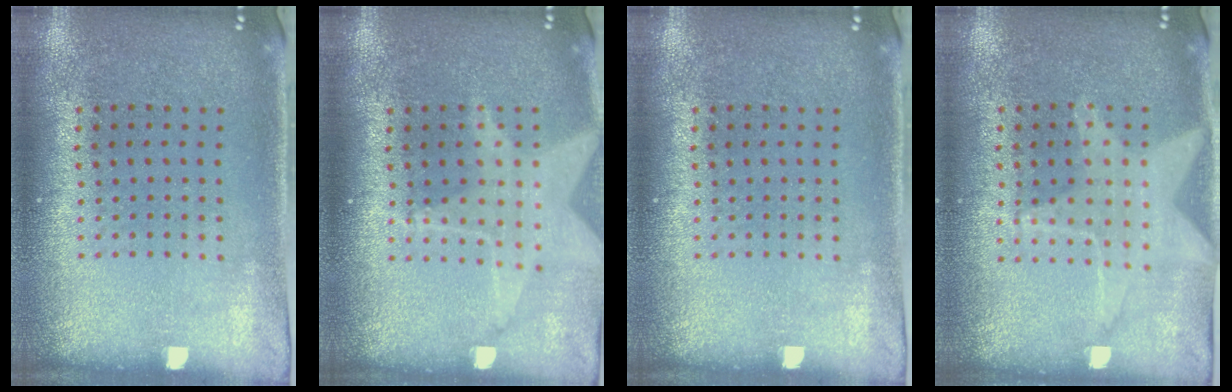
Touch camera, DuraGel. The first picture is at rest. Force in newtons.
{"total": 1.8, "press": 1.5, "slide": 1.1}
{"total": 0.0}
{"total": 1.1, "press": 1.1, "slide": 0.1}